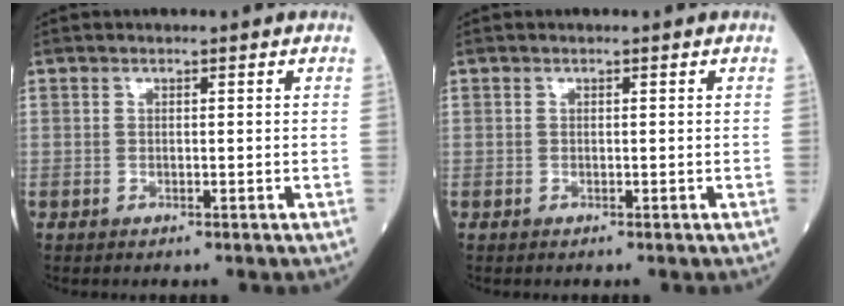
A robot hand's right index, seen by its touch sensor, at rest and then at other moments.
{"total": 0.0}